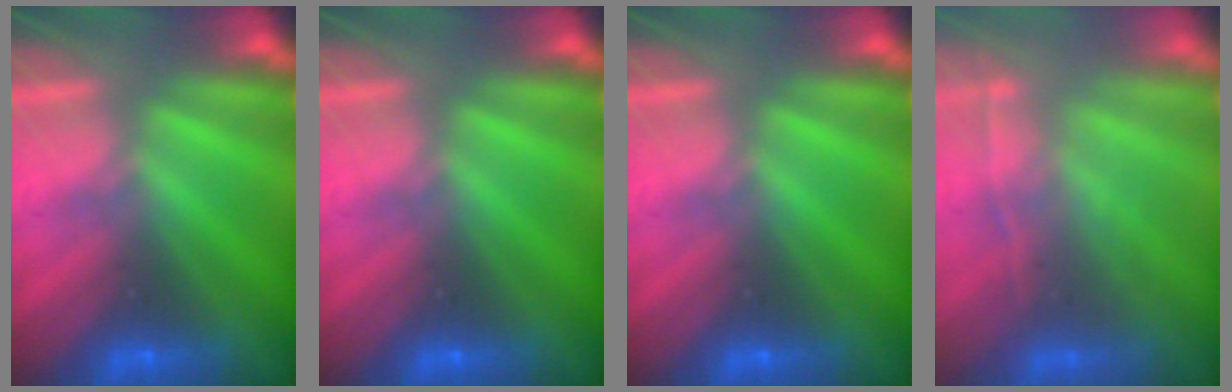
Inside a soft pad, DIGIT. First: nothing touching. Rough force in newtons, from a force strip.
{"total": 0.0}
{"total": 0.0}
{"total": 1.9}